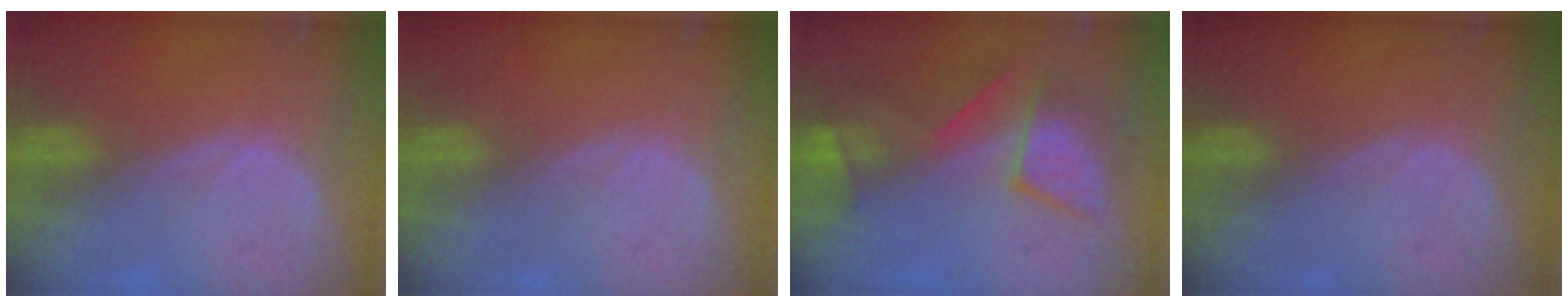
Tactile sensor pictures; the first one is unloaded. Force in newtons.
{"total": 0.0}
{"total": 7.9, "press": 7.8, "slide": 1.4}
{"total": 0.0}